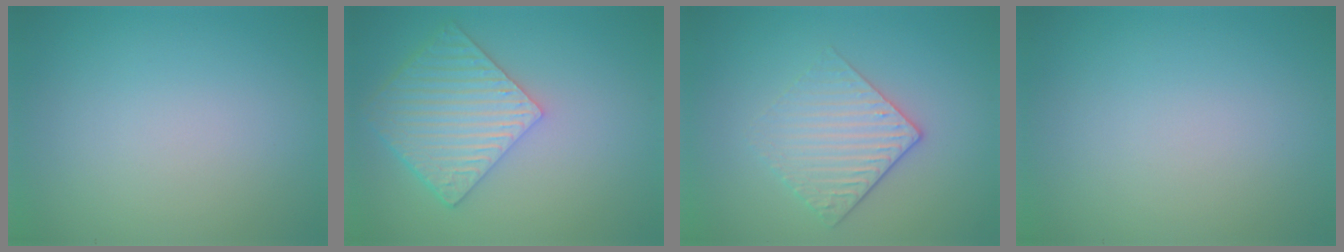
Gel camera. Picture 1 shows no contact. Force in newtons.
{"total": 6.0, "press": 4.5, "slide": 3.9}
{"total": 3.0, "press": 2.6, "slide": 1.6}
{"total": 0.0}